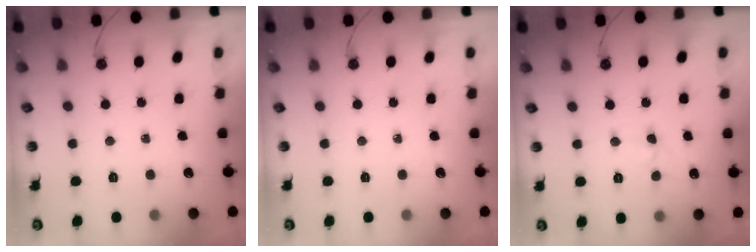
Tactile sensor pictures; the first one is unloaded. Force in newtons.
{"total": 0.0}
{"total": 4.9, "press": 3.4, "slide": 3.5}